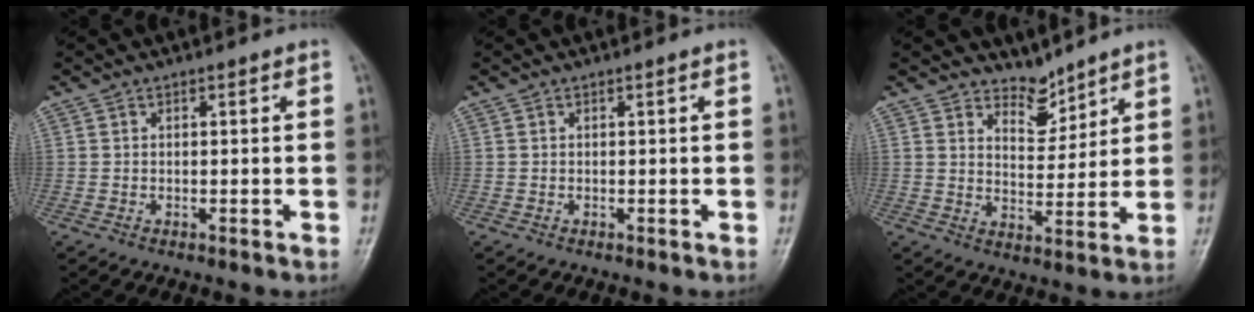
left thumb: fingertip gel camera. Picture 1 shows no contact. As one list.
[{"total": 0.0}, {"total": 5.2, "force": [4.6, 2.3, 0.9], "torque": [0.010, -0.044, 0.085]}]